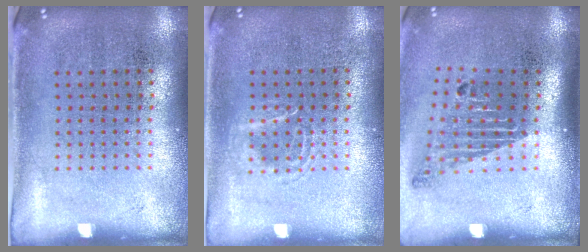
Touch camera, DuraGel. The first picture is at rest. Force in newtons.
{"total": 1.4, "press": 1.4, "slide": 0.2}
{"total": 1.8, "press": 1.2, "slide": 1.3}